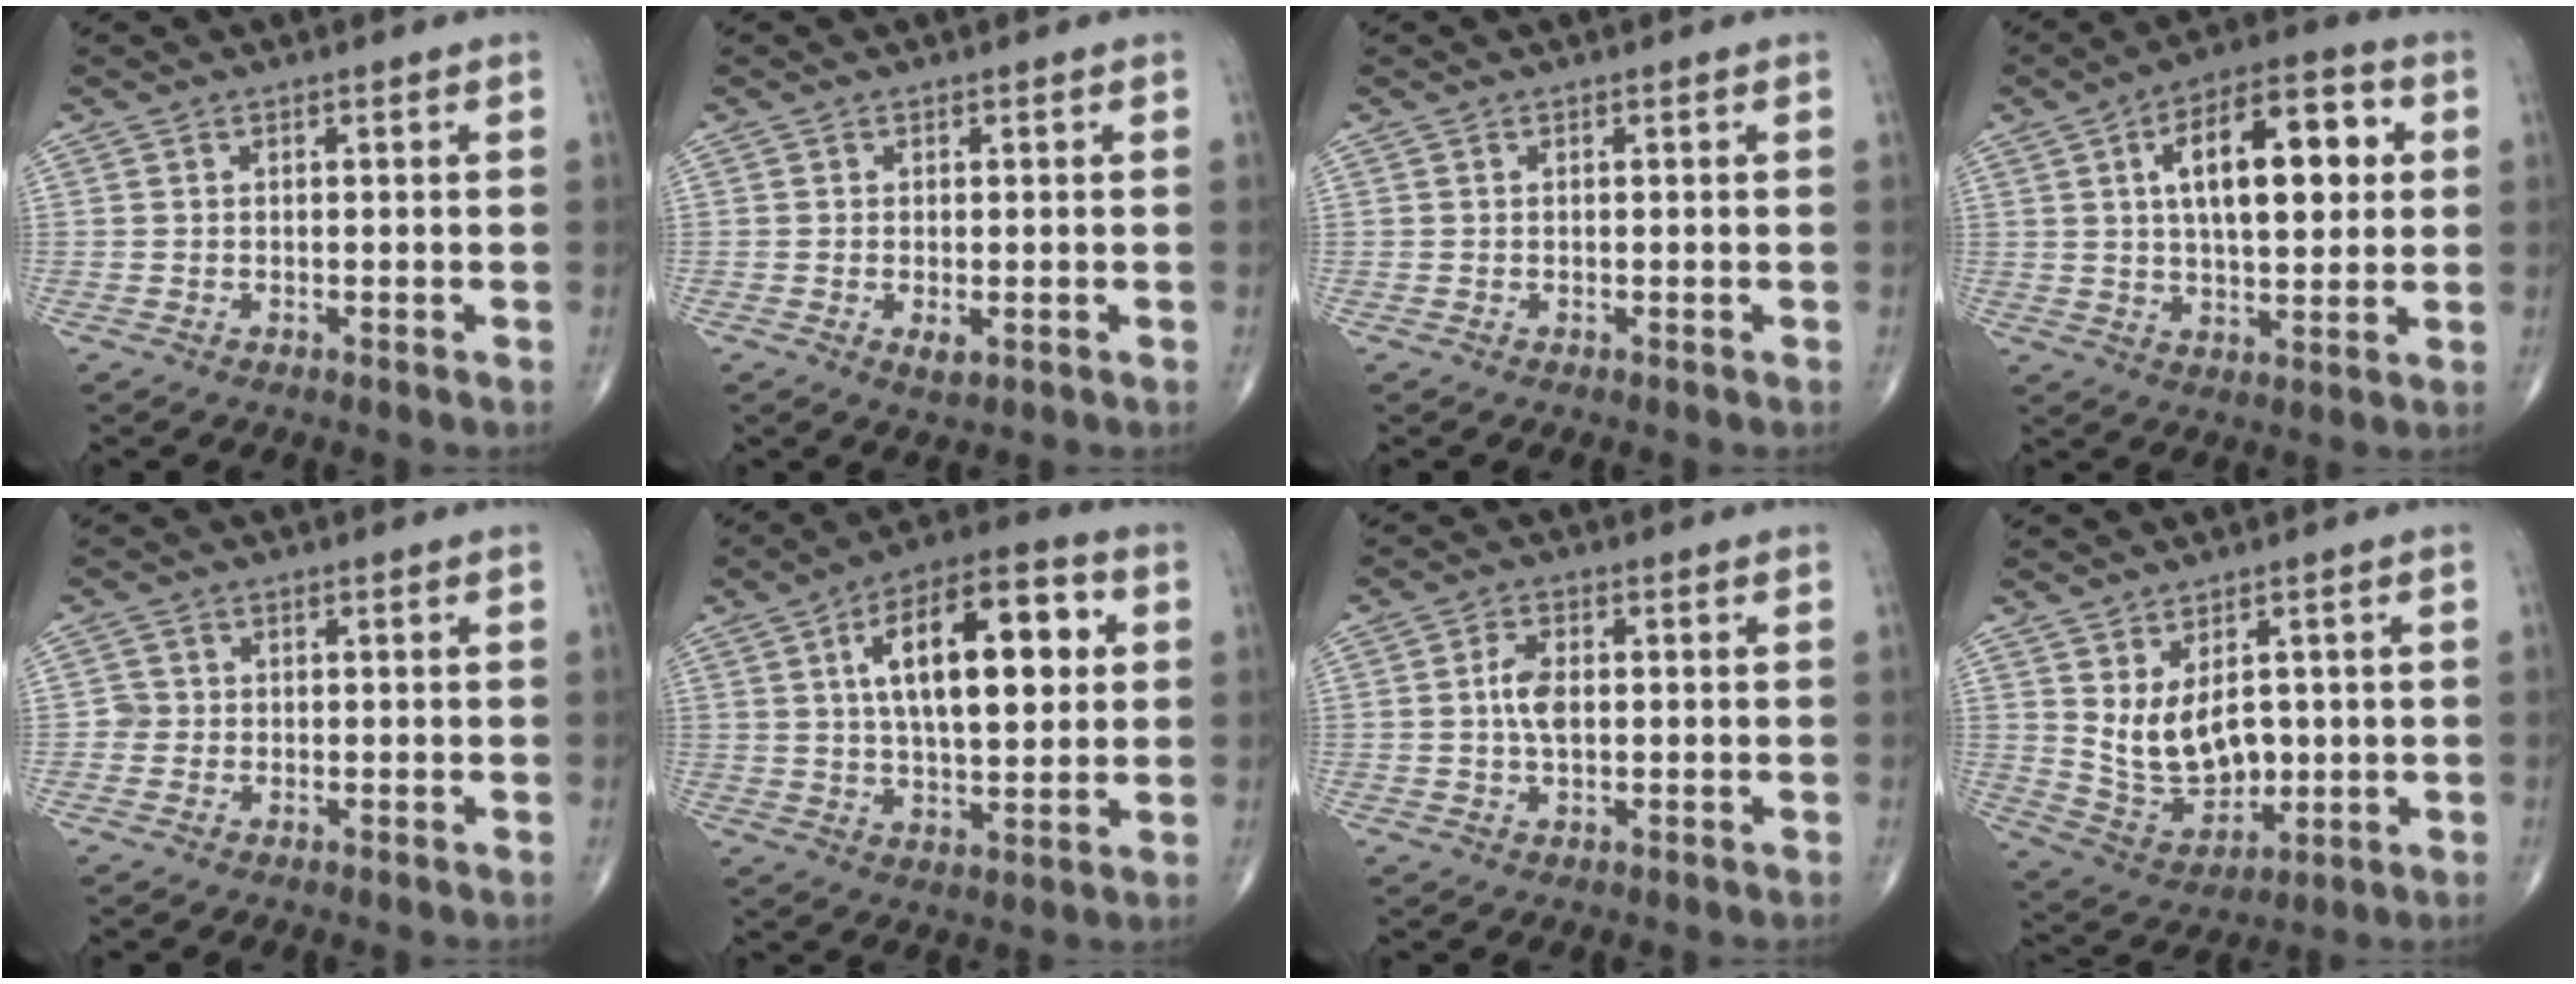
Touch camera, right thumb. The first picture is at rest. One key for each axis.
{"total": 1.9, "fx": -0.5, "fy": 0.8, "fz": 1.6, "tx": -0.028, "ty": -0.005, "tz": -0.005}
{"total": 0.0}
{"total": 17.4, "fx": 4.0, "fy": 7.8, "fz": 15.0, "tx": -0.209, "ty": 0.011, "tz": 0.057}
{"total": 1.6, "fx": -0.2, "fy": 1.6, "fz": 0.2, "tx": 0.009, "ty": 0.007, "tz": -0.007}
{"total": 19.4, "fx": 4.6, "fy": 8.5, "fz": 16.8, "tx": -0.242, "ty": 0.009, "tz": 0.065}
{"total": 4.5, "fx": 0.2, "fy": 2.4, "fz": 3.8, "tx": -0.074, "ty": 0.005, "tz": -0.001}
{"total": 10.1, "fx": 1.5, "fy": 6.4, "fz": 7.7, "tx": -0.109, "ty": -0.021, "tz": 0.051}